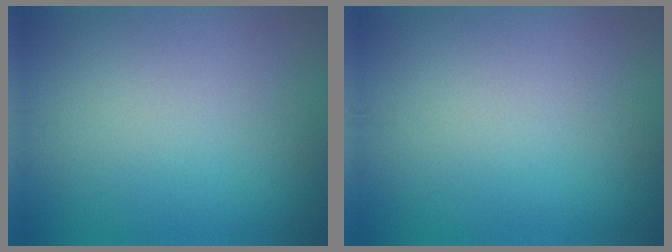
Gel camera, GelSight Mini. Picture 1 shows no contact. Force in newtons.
{"total": 0.0}